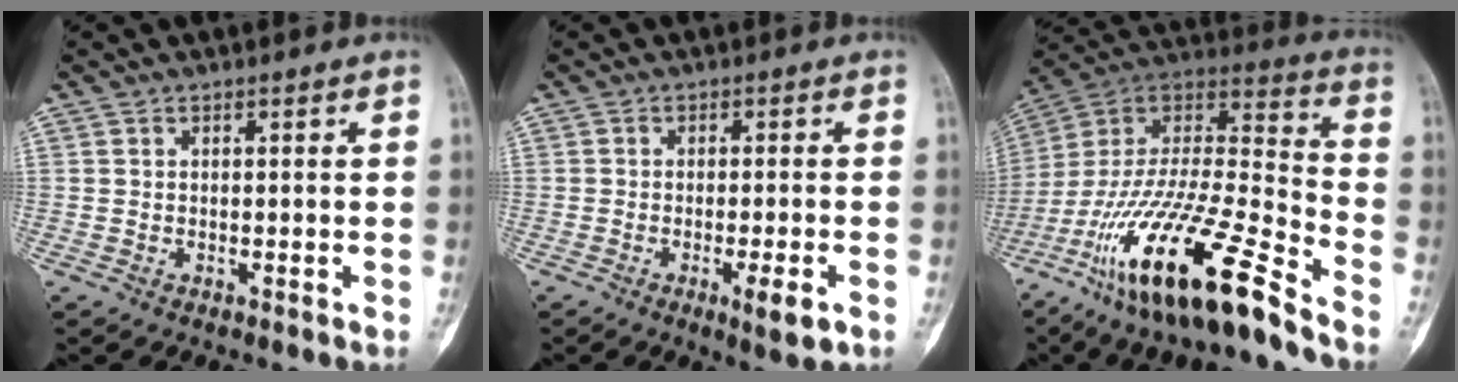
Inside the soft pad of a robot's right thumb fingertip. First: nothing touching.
{"total": 4.7, "force": [-2.0, 0.8, 4.2], "torque": [-0.066, -0.004, -0.029]}
{"total": 26.3, "force": [-16.8, 5.0, 19.6], "torque": [-0.393, 0.047, -0.303]}